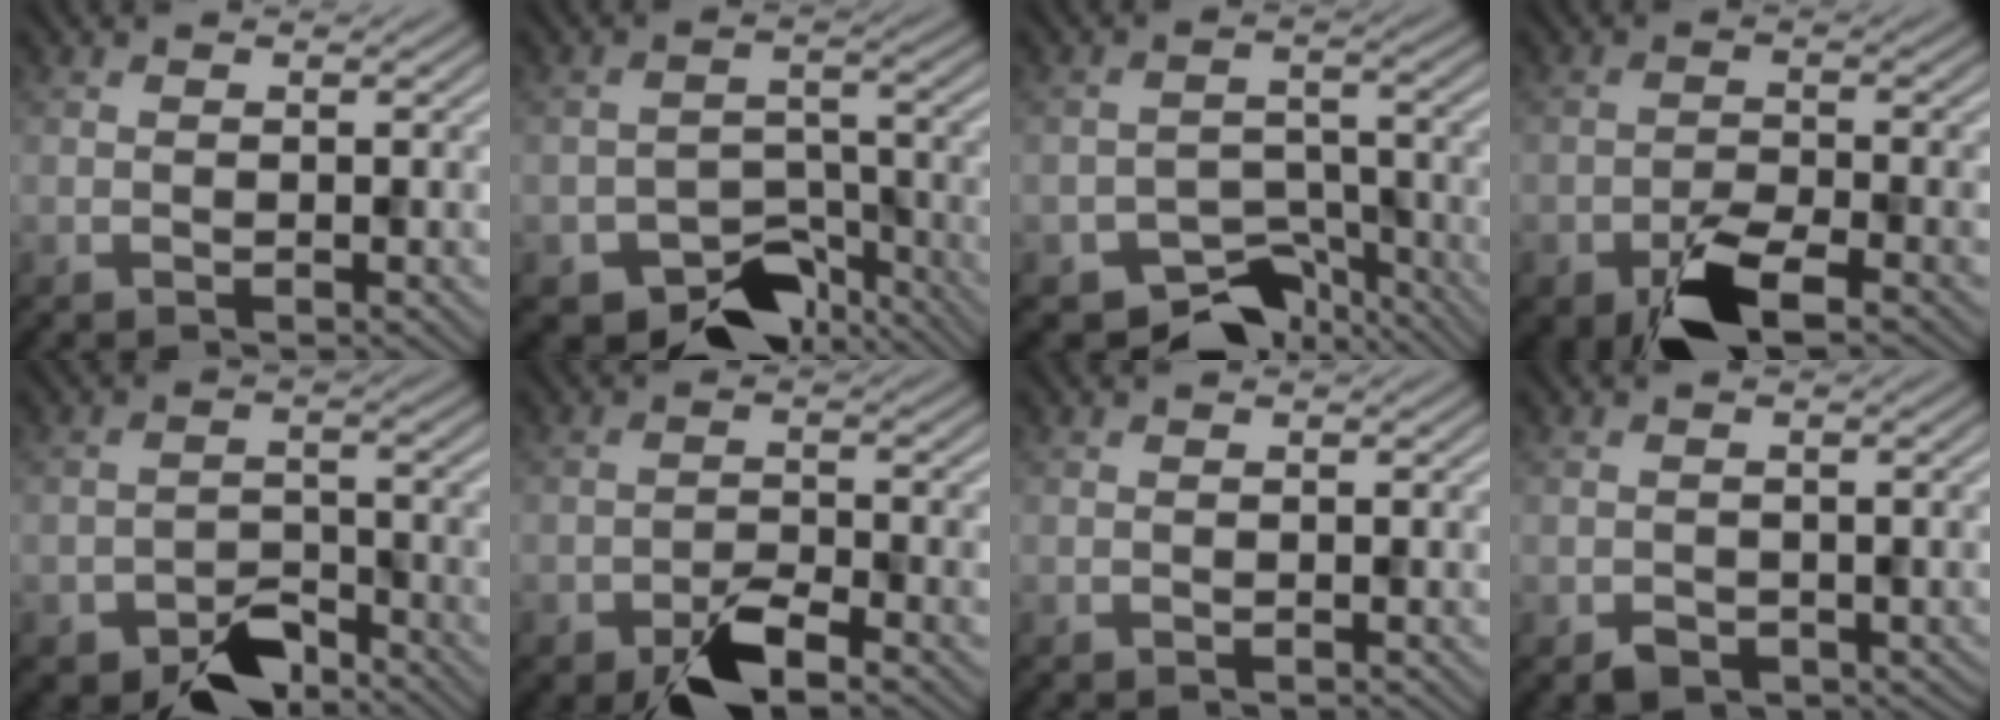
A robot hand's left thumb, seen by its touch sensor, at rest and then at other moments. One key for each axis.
{"total": 9.0, "fx": -6.6, "fy": 4.9, "fz": 3.8, "tx": -0.052, "ty": -0.017, "tz": -0.108}
{"total": 8.0, "fx": -6.1, "fy": 4.2, "fz": 3.0, "tx": -0.038, "ty": -0.012, "tz": -0.100}
{"total": 5.9, "fx": -3.6, "fy": 2.3, "fz": 4.0, "tx": -0.076, "ty": -0.003, "tz": -0.071}
{"total": 5.7, "fx": -4.2, "fy": 2.8, "fz": 2.5, "tx": -0.041, "ty": -0.005, "tz": -0.078}
{"total": 5.2, "fx": -3.3, "fy": 2.0, "fz": 3.5, "tx": -0.058, "ty": -0.001, "tz": -0.064}
{"total": 0.0}
{"total": 2.3, "fx": -1.2, "fy": 1.7, "fz": 0.8, "tx": -0.012, "ty": -0.012, "tz": -0.023}